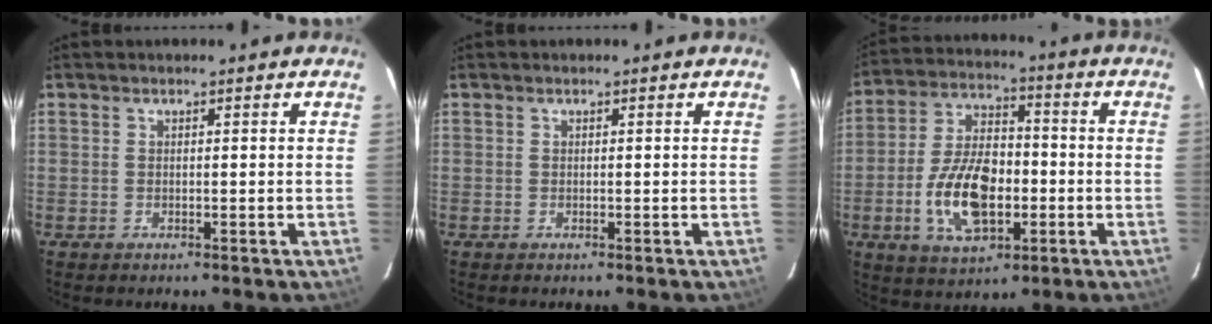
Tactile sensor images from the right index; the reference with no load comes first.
{"total": 0.0}
{"total": 14.7, "force": [-3.8, 8.1, 11.6], "torque": [-0.233, 0.008, -0.059]}